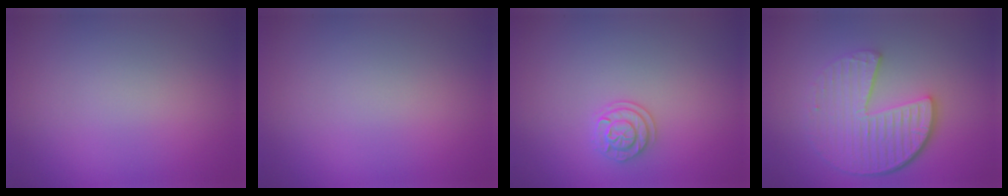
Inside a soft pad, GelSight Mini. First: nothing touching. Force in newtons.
{"total": 0.0}
{"total": 1.9, "press": 1.7, "slide": 0.8}
{"total": 6.2, "press": 4.4, "slide": 4.3}